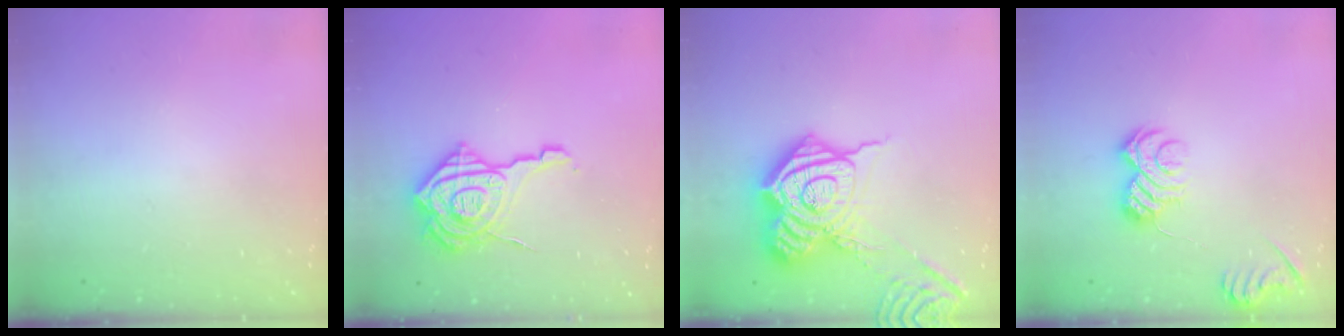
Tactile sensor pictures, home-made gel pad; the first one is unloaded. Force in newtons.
{"total": 20.2, "press": 20.1, "slide": 2.2}
{"total": 19.7, "press": 19.6, "slide": 1.5}
{"total": 9.4, "press": 9.4, "slide": 1.1}